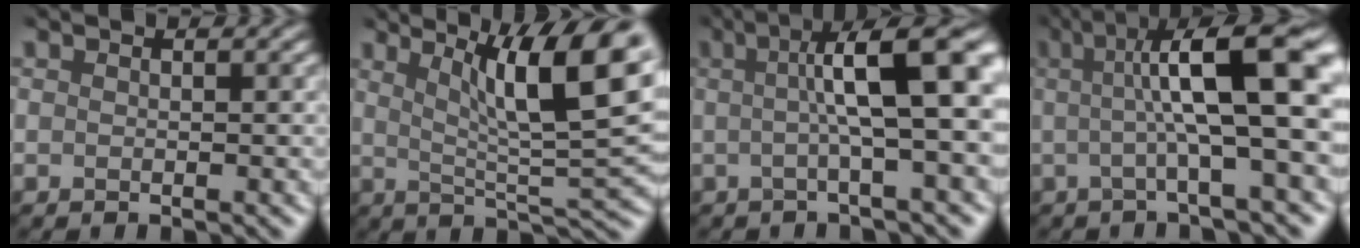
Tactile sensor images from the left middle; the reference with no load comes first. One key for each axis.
{"total": 11.2, "fx": 3.9, "fy": 2.5, "fz": 10.1, "tx": -0.137, "ty": 0.004, "tz": 0.066}
{"total": 8.8, "fx": 1.1, "fy": 1.8, "fz": 8.6, "tx": -0.106, "ty": 0.016, "tz": 0.010}
{"total": 11.1, "fx": 1.5, "fy": 2.3, "fz": 10.7, "tx": -0.139, "ty": 0.013, "tz": 0.020}